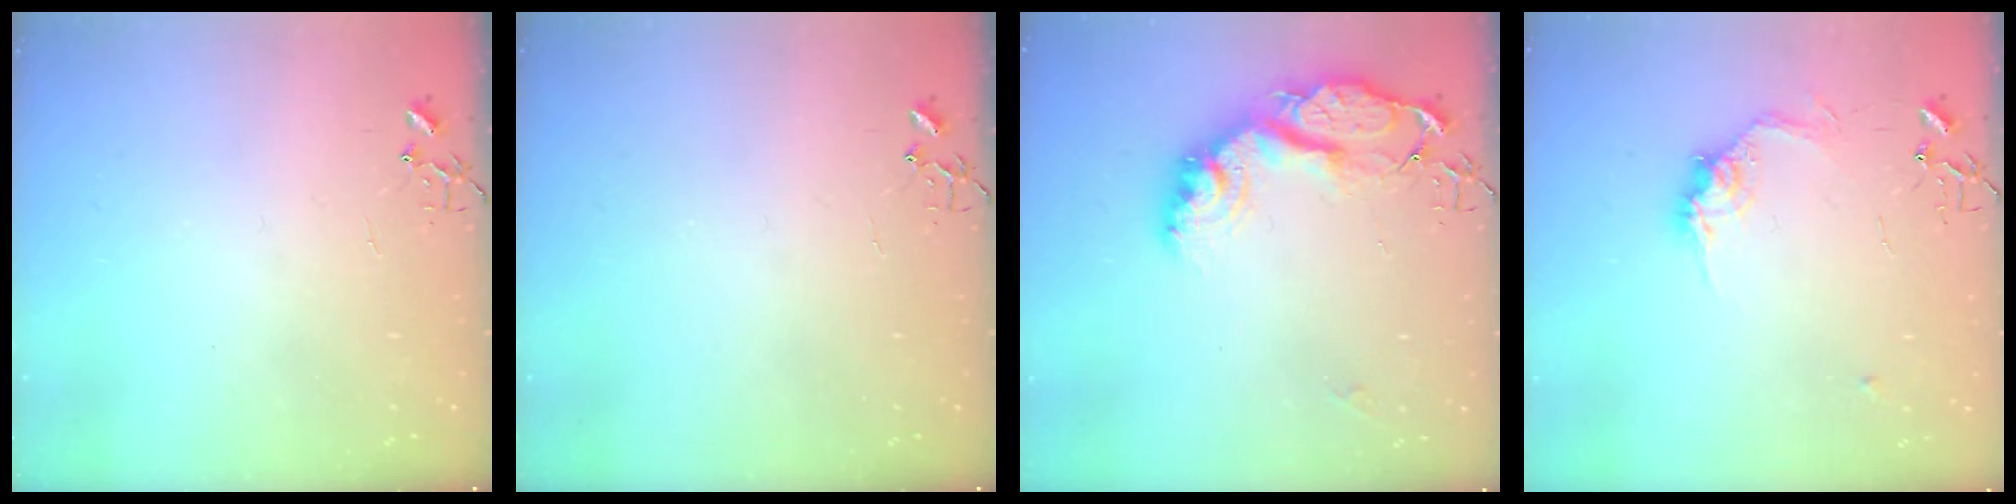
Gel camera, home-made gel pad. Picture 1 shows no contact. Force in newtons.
{"total": 0.0}
{"total": 17.3, "press": 17.3, "slide": 1.5}
{"total": 10.2, "press": 10.2, "slide": 0.1}